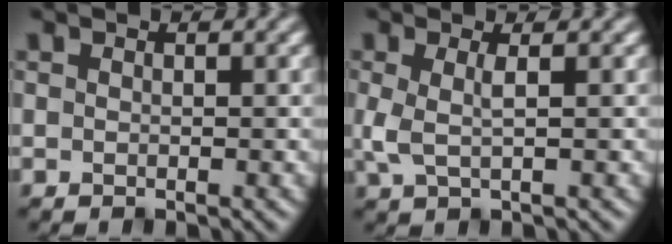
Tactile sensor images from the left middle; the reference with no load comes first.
{"total": 2.1, "force": [0.3, 0.5, 2.0], "torque": [-0.047, -0.003, 0.007]}